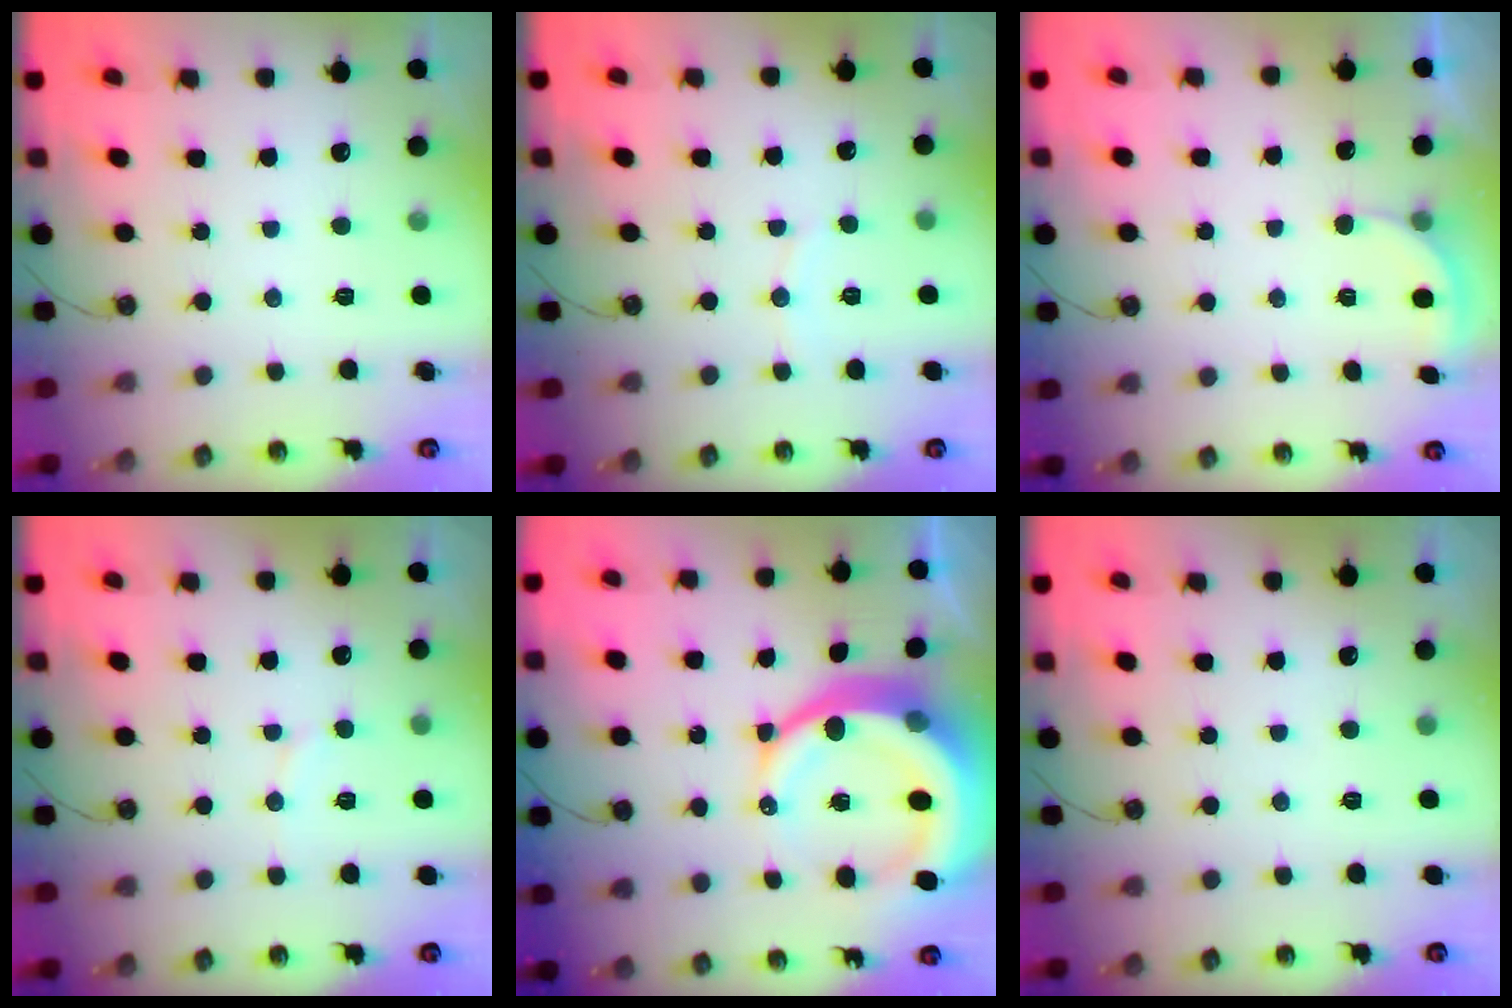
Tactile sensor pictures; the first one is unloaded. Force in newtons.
{"total": 3.4, "press": 3.3, "slide": 0.4}
{"total": 2.6, "press": 2.5, "slide": 0.6}
{"total": 5.3, "press": 5.2, "slide": 0.7}
{"total": 18.7, "press": 18.6, "slide": 1.9}
{"total": 1.7, "press": 0.3, "slide": 1.7}